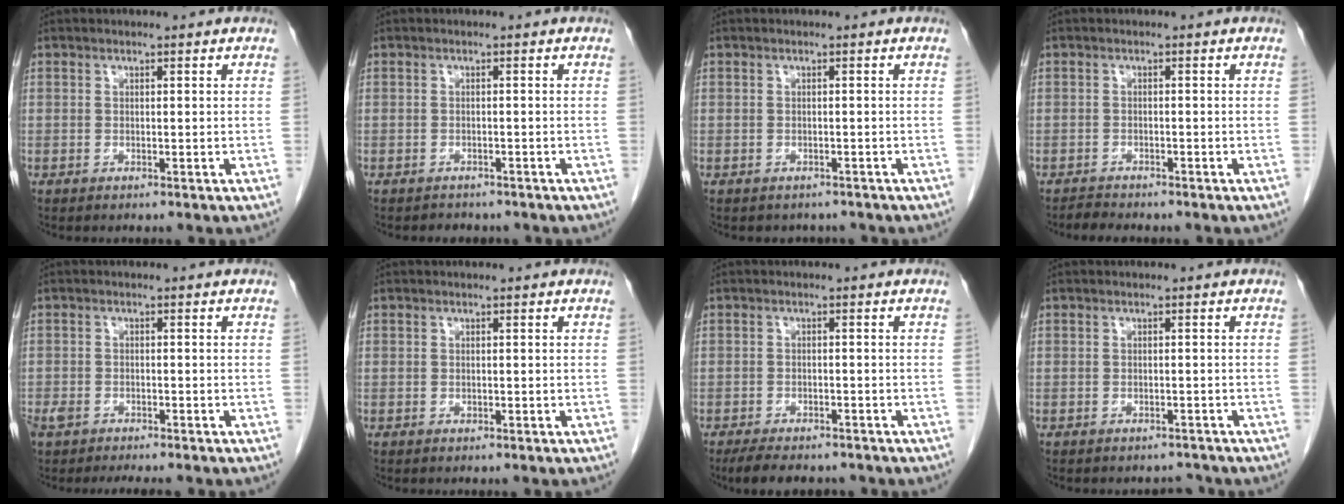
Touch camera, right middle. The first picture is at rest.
{"total": 2.6, "force": [-2.3, 1.2, 0.3], "torque": [-0.014, 0.000, -0.030]}
{"total": 2.7, "force": [-2.3, 1.3, 0.2], "torque": [-0.006, 0.001, -0.030]}
{"total": 1.4, "force": [-1.4, 0.1, 0.1], "torque": [-0.011, -0.007, -0.023]}
{"total": 6.2, "force": [-5.1, 2.0, 2.9], "torque": [-0.049, -0.001, -0.078]}
{"total": 0.0}
{"total": 7.7, "force": [-6.4, 2.4, 3.4], "torque": [-0.052, -0.008, -0.090]}
{"total": 2.6, "force": [-2.4, 1.0, 0.1], "torque": [0.001, -0.002, -0.031]}